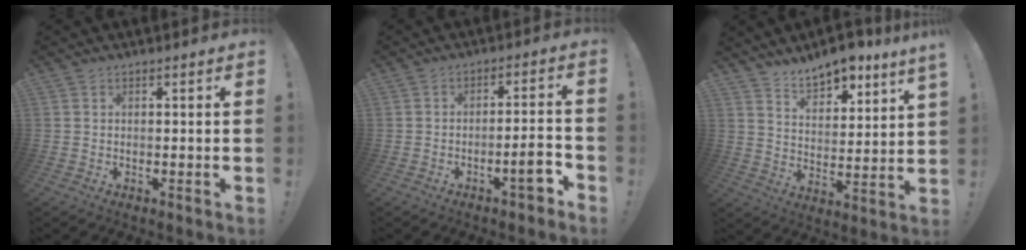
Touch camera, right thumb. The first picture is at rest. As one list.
[{"total": 7.1, "force": [-3.8, 1.3, 5.9], "torque": [-0.079, 0.014, -0.061]}, {"total": 9.2, "force": [8.2, 2.3, 3.3], "torque": [-0.056, -0.063, 0.149]}]